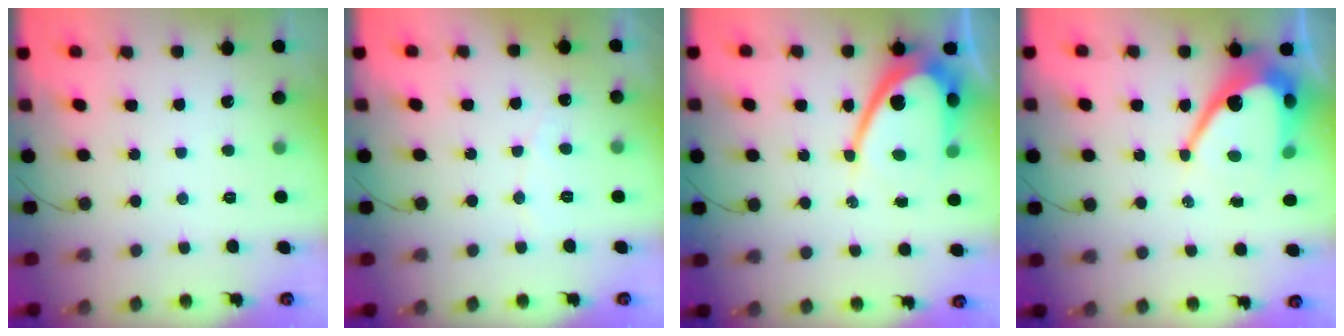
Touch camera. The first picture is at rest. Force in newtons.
{"total": 2.8, "press": 2.8, "slide": 0.2}
{"total": 13.2, "press": 13.2, "slide": 1.0}
{"total": 12.6, "press": 12.6, "slide": 1.1}